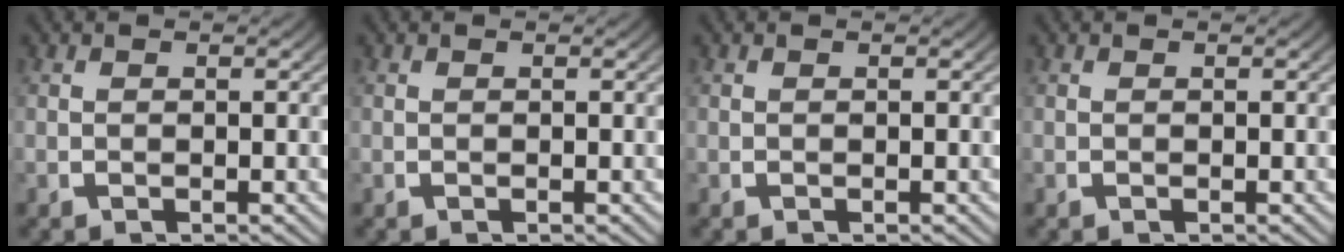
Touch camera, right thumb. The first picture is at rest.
{"total": 0.0}
{"total": 0.0}
{"total": 0.0}